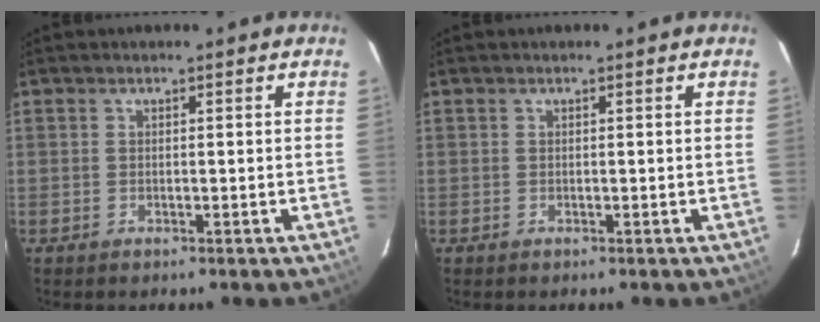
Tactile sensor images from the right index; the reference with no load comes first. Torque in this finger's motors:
{"motor_torque": [0.00, 0.00, 0.01, 0.00]}